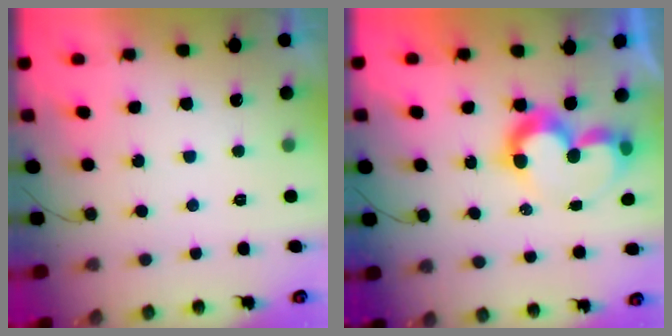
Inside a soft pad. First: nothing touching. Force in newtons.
{"total": 8.9, "press": 8.9, "slide": 0.7}